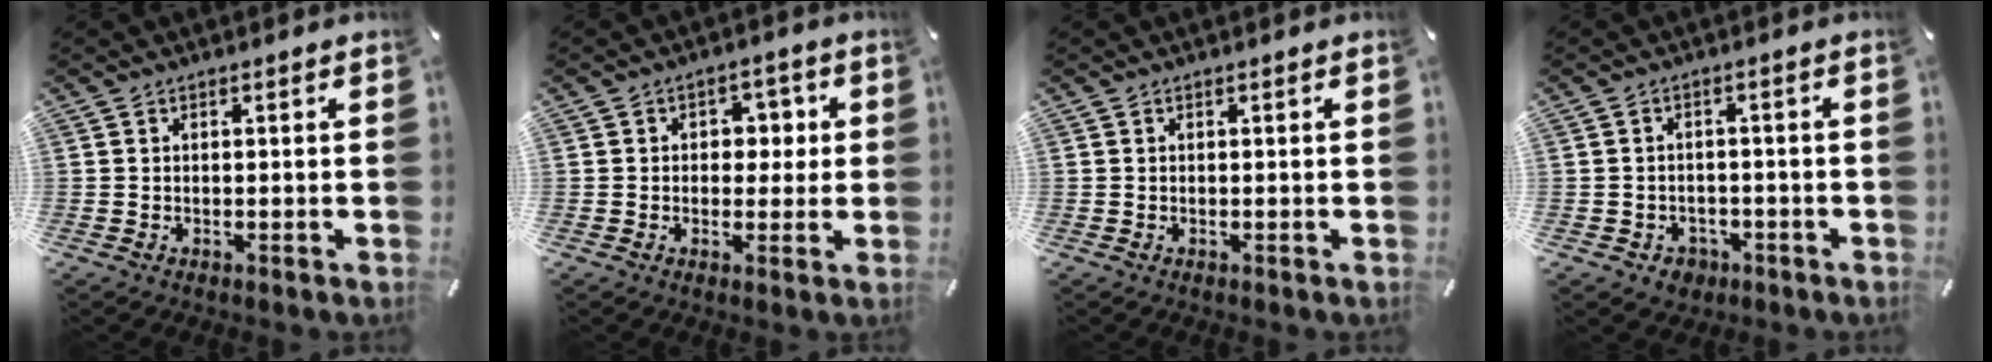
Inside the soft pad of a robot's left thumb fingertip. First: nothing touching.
{"total": 5.2, "force": [0.1, 4.3, 3.0], "torque": [-0.032, 0.004, -0.008]}
{"total": 0.0}
{"total": 3.8, "force": [-1.7, 3.1, 1.2], "torque": [-0.018, 0.002, -0.035]}